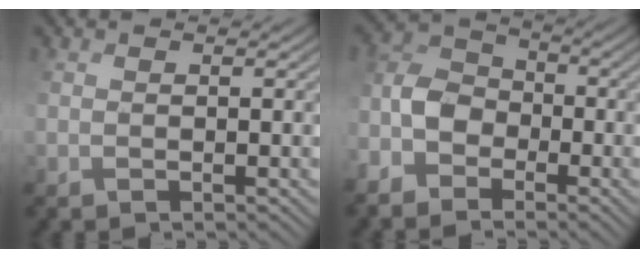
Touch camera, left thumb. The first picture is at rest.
{"total": 6.0, "force": [-2.7, 3.7, 3.8], "torque": [-0.108, 0.005, -0.065]}